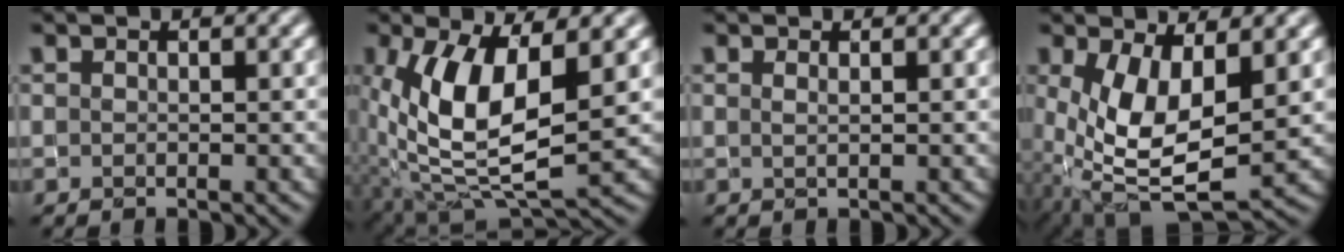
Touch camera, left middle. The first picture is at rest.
{"total": 10.1, "force": [1.0, 4.5, 9.0], "torque": [-0.186, -0.005, 0.019]}
{"total": 0.7, "force": [0.4, 0.2, 0.5], "torque": [-0.001, 0.006, 0.004]}
{"total": 8.6, "force": [0.1, 4.2, 7.5], "torque": [-0.166, -0.013, 0.008]}